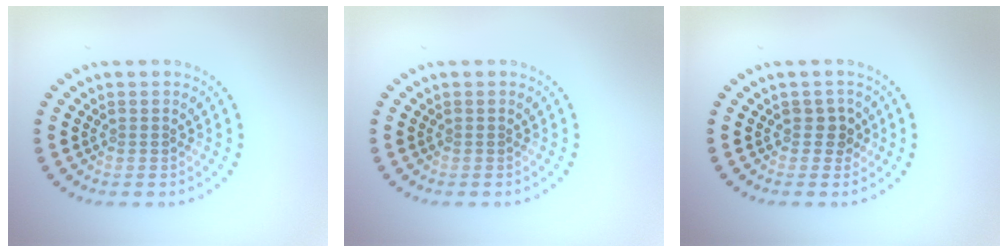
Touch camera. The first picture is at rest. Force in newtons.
{"total": 0.0}
{"total": 1.4, "press": 1.3, "slide": 0.7}